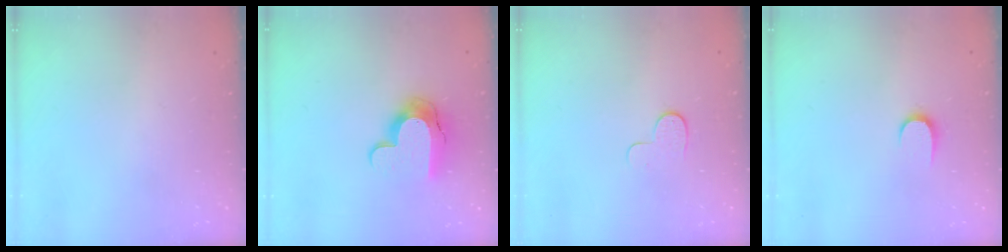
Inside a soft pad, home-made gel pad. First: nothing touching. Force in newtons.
{"total": 12.3, "press": 12.2, "slide": 1.0}
{"total": 5.2, "press": 5.2, "slide": 0.5}
{"total": 5.4, "press": 5.4, "slide": 0.6}